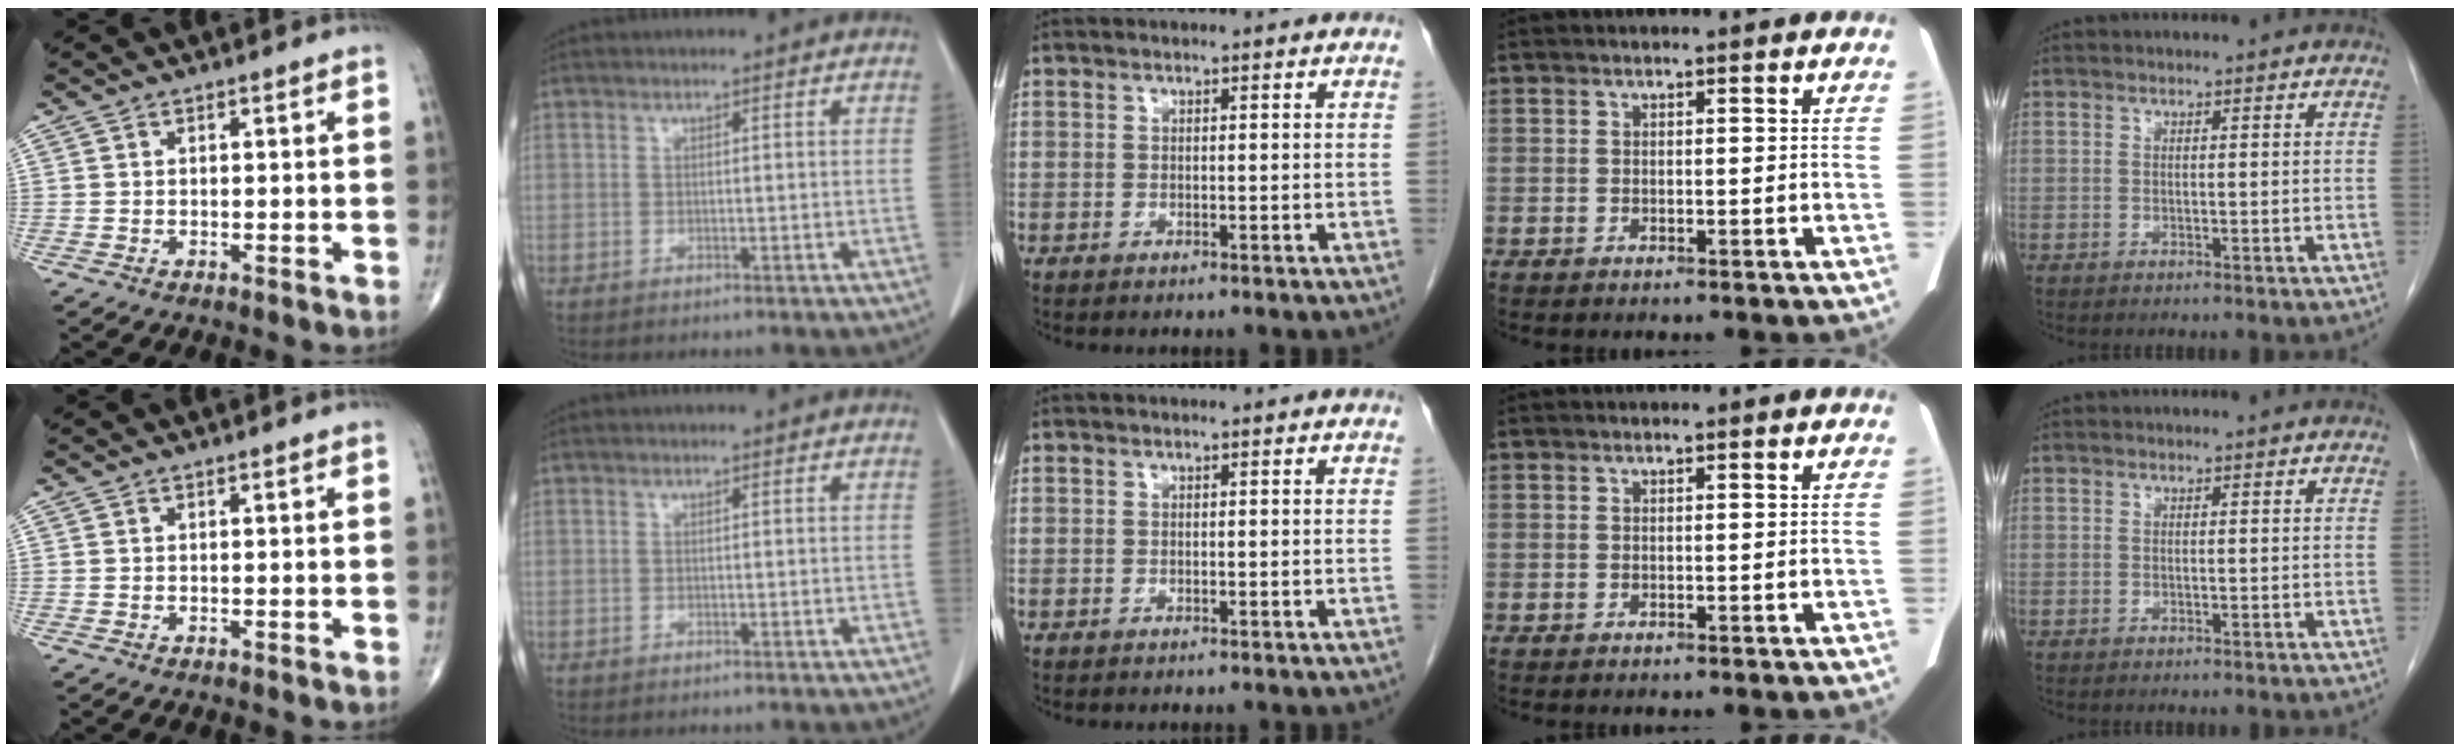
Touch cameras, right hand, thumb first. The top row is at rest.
{}